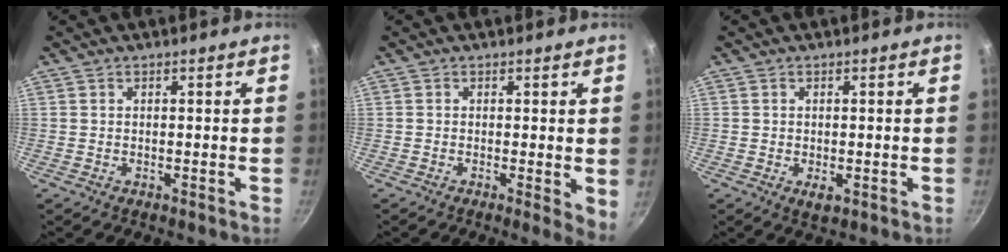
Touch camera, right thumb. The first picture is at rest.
{"total": 3.5, "force": [-0.1, 1.1, 3.3], "torque": [-0.041, -0.010, -0.005]}
{"total": 2.3, "force": [-0.6, 1.4, 1.7], "torque": [-0.027, -0.007, -0.007]}